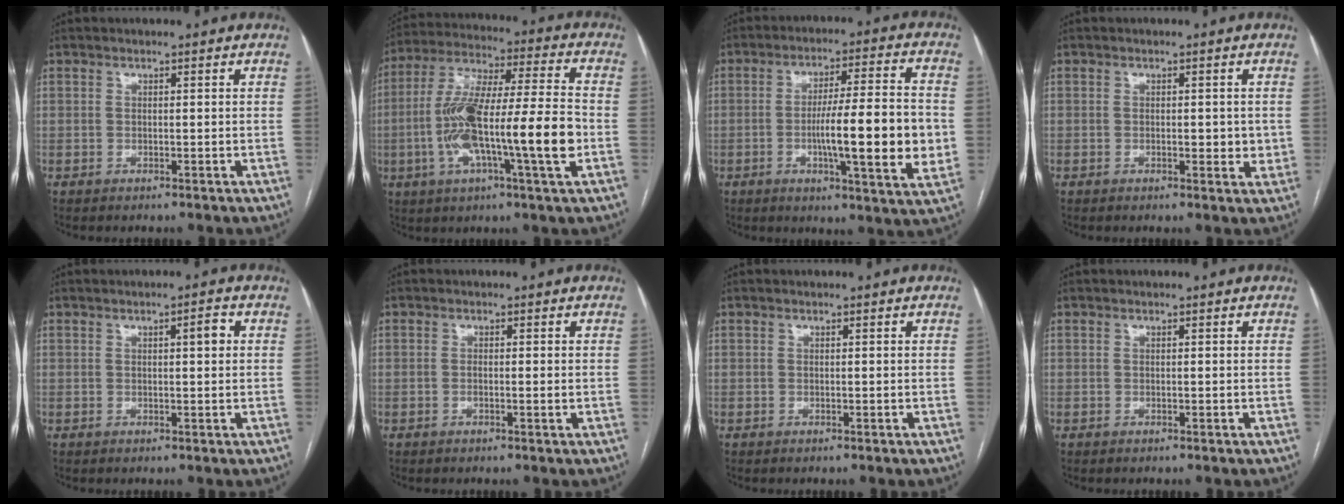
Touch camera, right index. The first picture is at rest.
{"total": 18.5, "force": [-3.8, 1.4, 18.0], "torque": [-0.338, 0.006, -0.065]}
{"total": 15.5, "force": [-2.3, 1.0, 15.3], "torque": [-0.234, -0.001, -0.035]}
{"total": 2.9, "force": [-0.1, 1.4, 2.5], "torque": [-0.035, 0.000, 0.002]}
{"total": 2.2, "force": [0.5, 0.4, 2.1], "torque": [-0.032, 0.006, 0.009]}
{"total": 1.3, "force": [-0.1, 0.2, 1.3], "torque": [-0.024, 0.001, 0.002]}
{"total": 0.0}
{"total": 0.0}